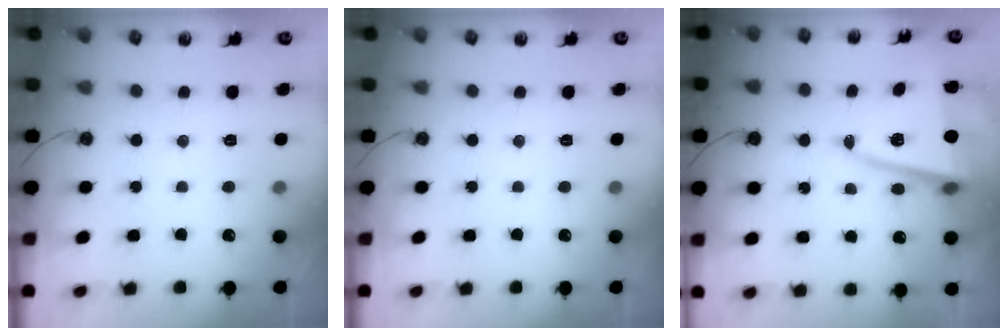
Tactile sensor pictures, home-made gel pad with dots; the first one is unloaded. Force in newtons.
{"total": 0.0}
{"total": 10.6, "press": 10.4, "slide": 1.7}